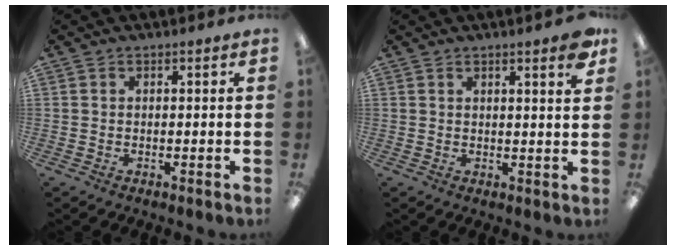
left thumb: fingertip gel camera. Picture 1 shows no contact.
{"total": 4.3, "force": [3.1, 0.2, 3.0], "torque": [-0.041, -0.017, 0.048]}